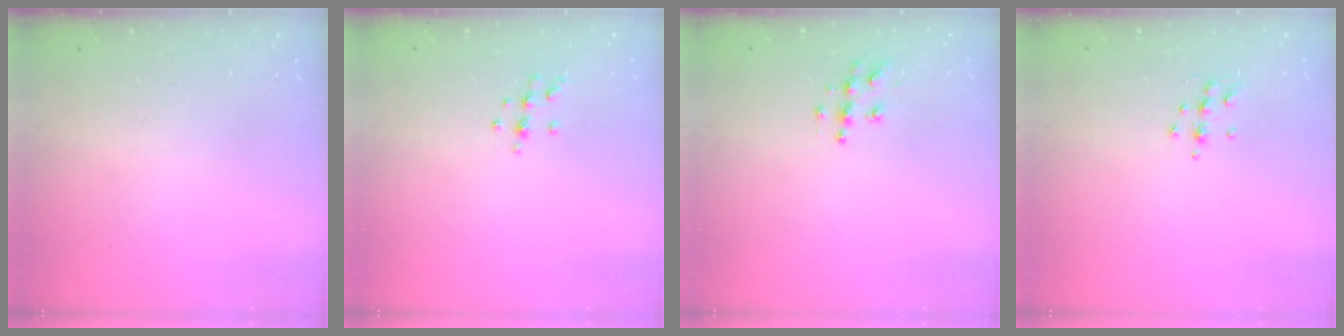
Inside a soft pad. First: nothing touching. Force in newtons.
{"total": 7.0, "press": 7.0, "slide": 0.6}
{"total": 7.6, "press": 7.6, "slide": 0.4}
{"total": 6.3, "press": 6.2, "slide": 1.0}